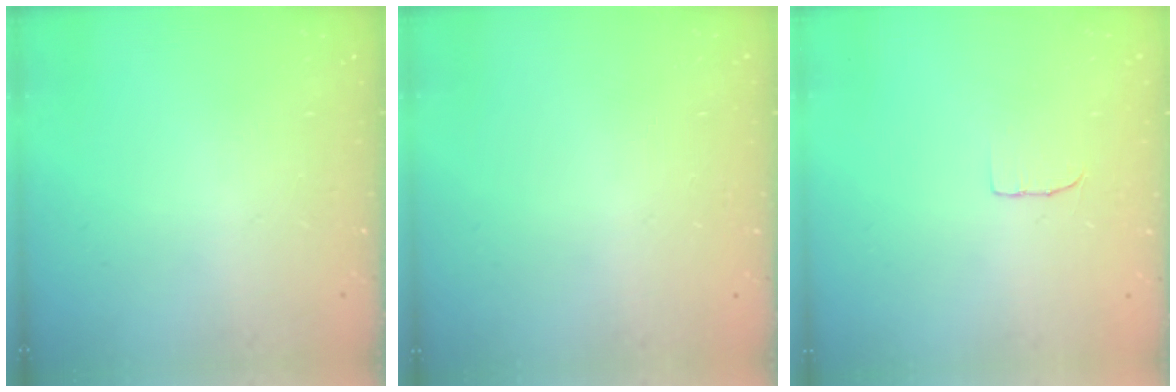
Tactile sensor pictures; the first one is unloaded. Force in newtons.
{"total": 0.0}
{"total": 4.4, "press": 4.3, "slide": 0.4}